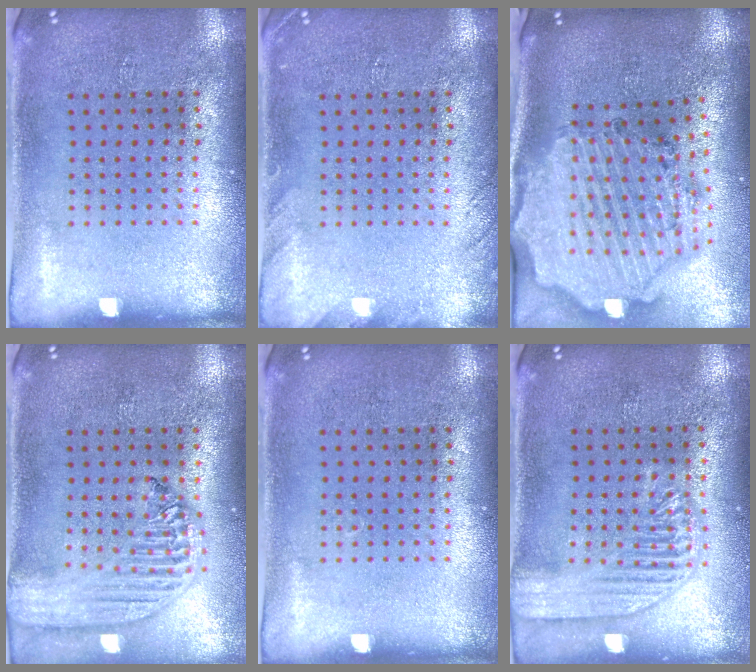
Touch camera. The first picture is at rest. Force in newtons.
{"total": 1.4, "press": 1.4, "slide": 0.1}
{"total": 3.1, "press": 2.6, "slide": 1.6}
{"total": 2.4, "press": 2.1, "slide": 1.2}
{"total": 0.0}
{"total": 1.8, "press": 1.8, "slide": 0.3}